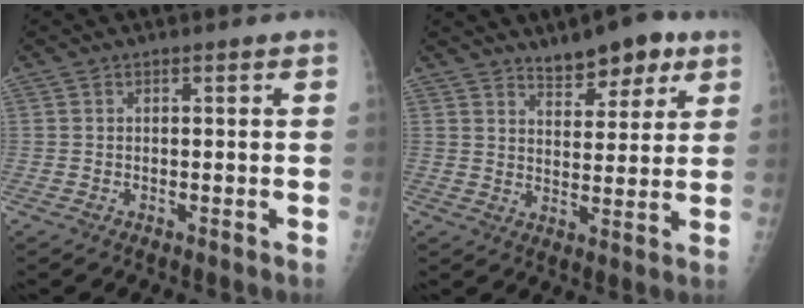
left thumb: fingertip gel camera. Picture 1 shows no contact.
{"total": 8.6, "force": [6.0, 3.6, 5.0], "torque": [-0.046, -0.031, 0.089]}